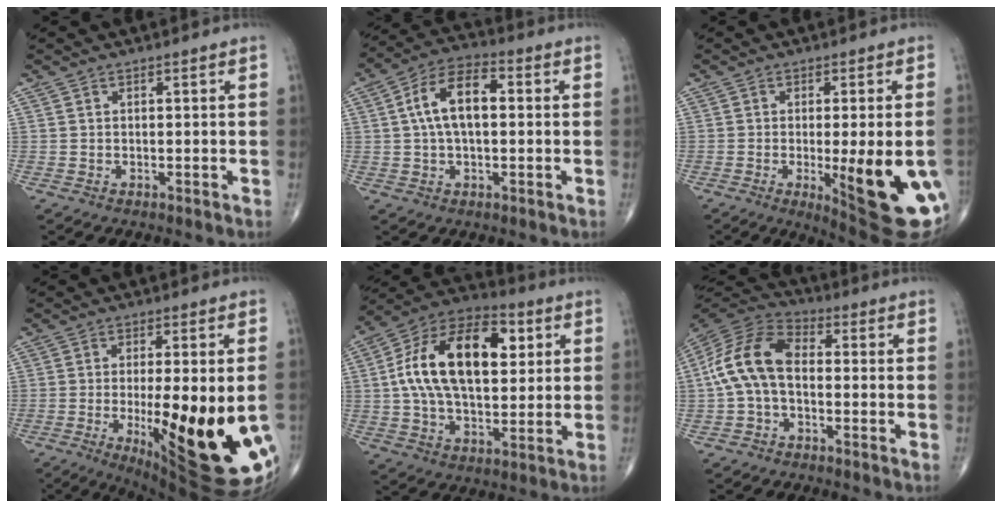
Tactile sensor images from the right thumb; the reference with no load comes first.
{"total": 10.6, "force": [1.2, 5.6, 9.0], "torque": [-0.162, 0.028, 0.015]}
{"total": 18.9, "force": [-4.8, 5.0, 17.6], "torque": [-0.176, -0.018, -0.041]}
{"total": 25.1, "force": [-6.1, 7.1, 23.3], "torque": [-0.271, -0.030, -0.062]}
{"total": 21.8, "force": [4.4, 12.2, 17.5], "torque": [-0.284, 0.014, 0.065]}
{"total": 12.3, "force": [-0.5, 7.5, 9.8], "torque": [-0.191, 0.036, -0.022]}